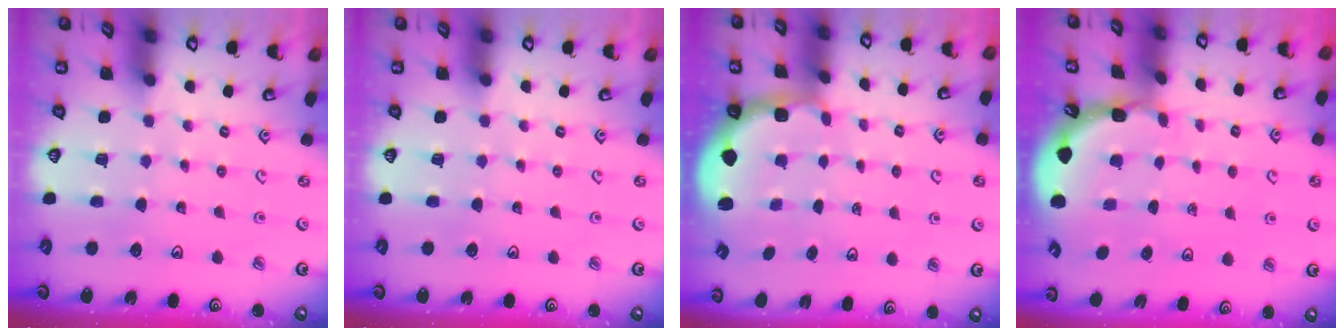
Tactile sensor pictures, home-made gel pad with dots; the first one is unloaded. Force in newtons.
{"total": 0.0}
{"total": 2.3, "press": 1.2, "slide": 1.9}
{"total": 1.8, "press": 1.8, "slide": 0.1}